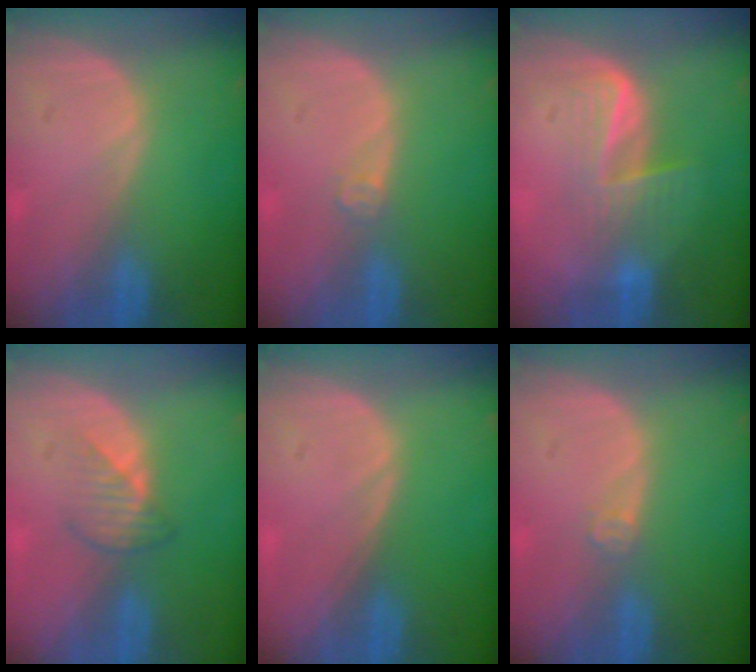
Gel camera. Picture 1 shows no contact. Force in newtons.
{"total": 1.5, "press": 1.2, "slide": 0.9}
{"total": 5.9, "press": 5.3, "slide": 2.6}
{"total": 3.0, "press": 2.9, "slide": 0.7}
{"total": 0.0}
{"total": 1.5, "press": 1.2, "slide": 0.9}